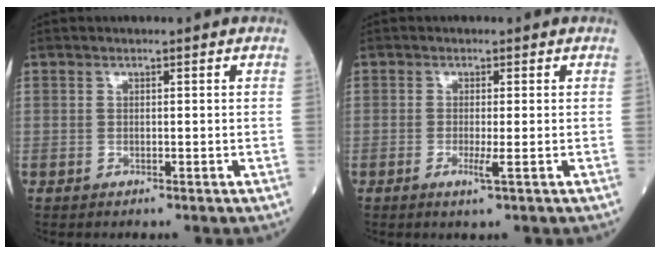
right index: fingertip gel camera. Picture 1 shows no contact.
{"total": 2.2, "force": [-0.7, -0.2, 2.0], "torque": [-0.039, -0.005, -0.014]}